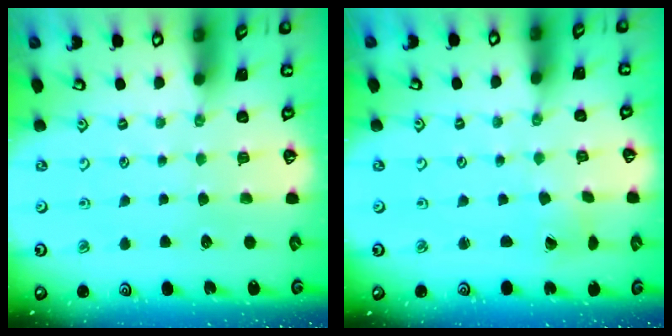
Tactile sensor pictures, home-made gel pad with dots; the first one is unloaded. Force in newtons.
{"total": 2.1, "press": 2.1, "slide": 0.3}